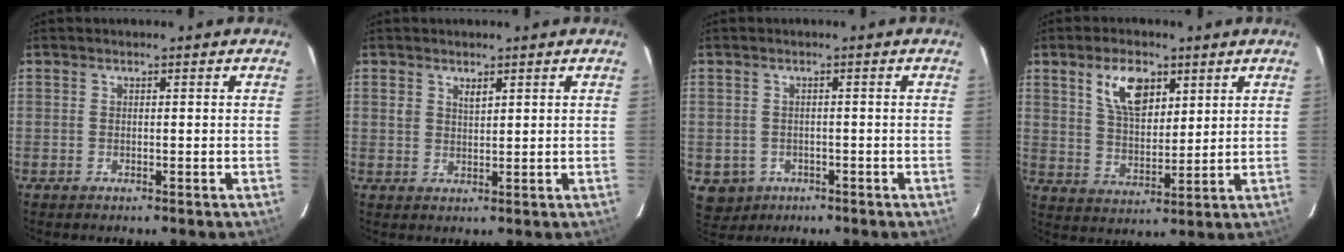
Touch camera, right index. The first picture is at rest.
{"total": 2.2, "force": [1.3, 1.3, 1.2], "torque": [-0.017, 0.003, 0.025]}
{"total": 4.7, "force": [-1.7, 4.3, 1.0], "torque": [-0.031, 0.000, -0.012]}
{"total": 9.7, "force": [4.8, 5.1, 6.7], "torque": [-0.119, 0.010, 0.095]}